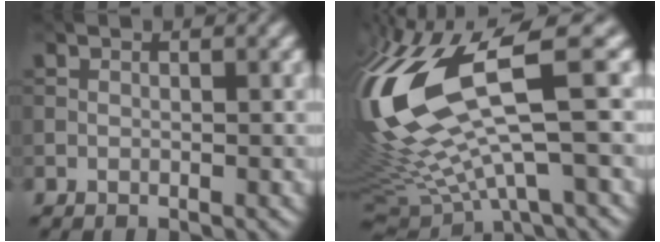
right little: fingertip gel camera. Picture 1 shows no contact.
{"total": 16.1, "force": [2.3, 5.1, 15.1], "torque": [-0.351, -0.008, 0.066]}